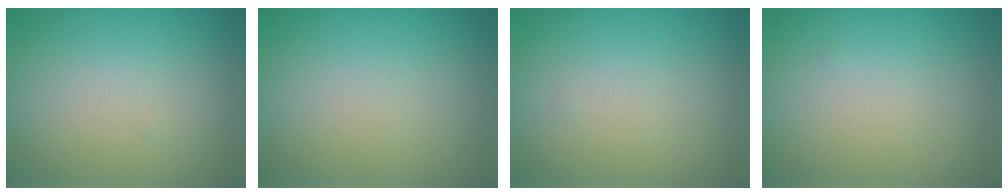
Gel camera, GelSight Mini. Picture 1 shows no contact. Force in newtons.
{"total": 0.0}
{"total": 0.0}
{"total": 0.0}